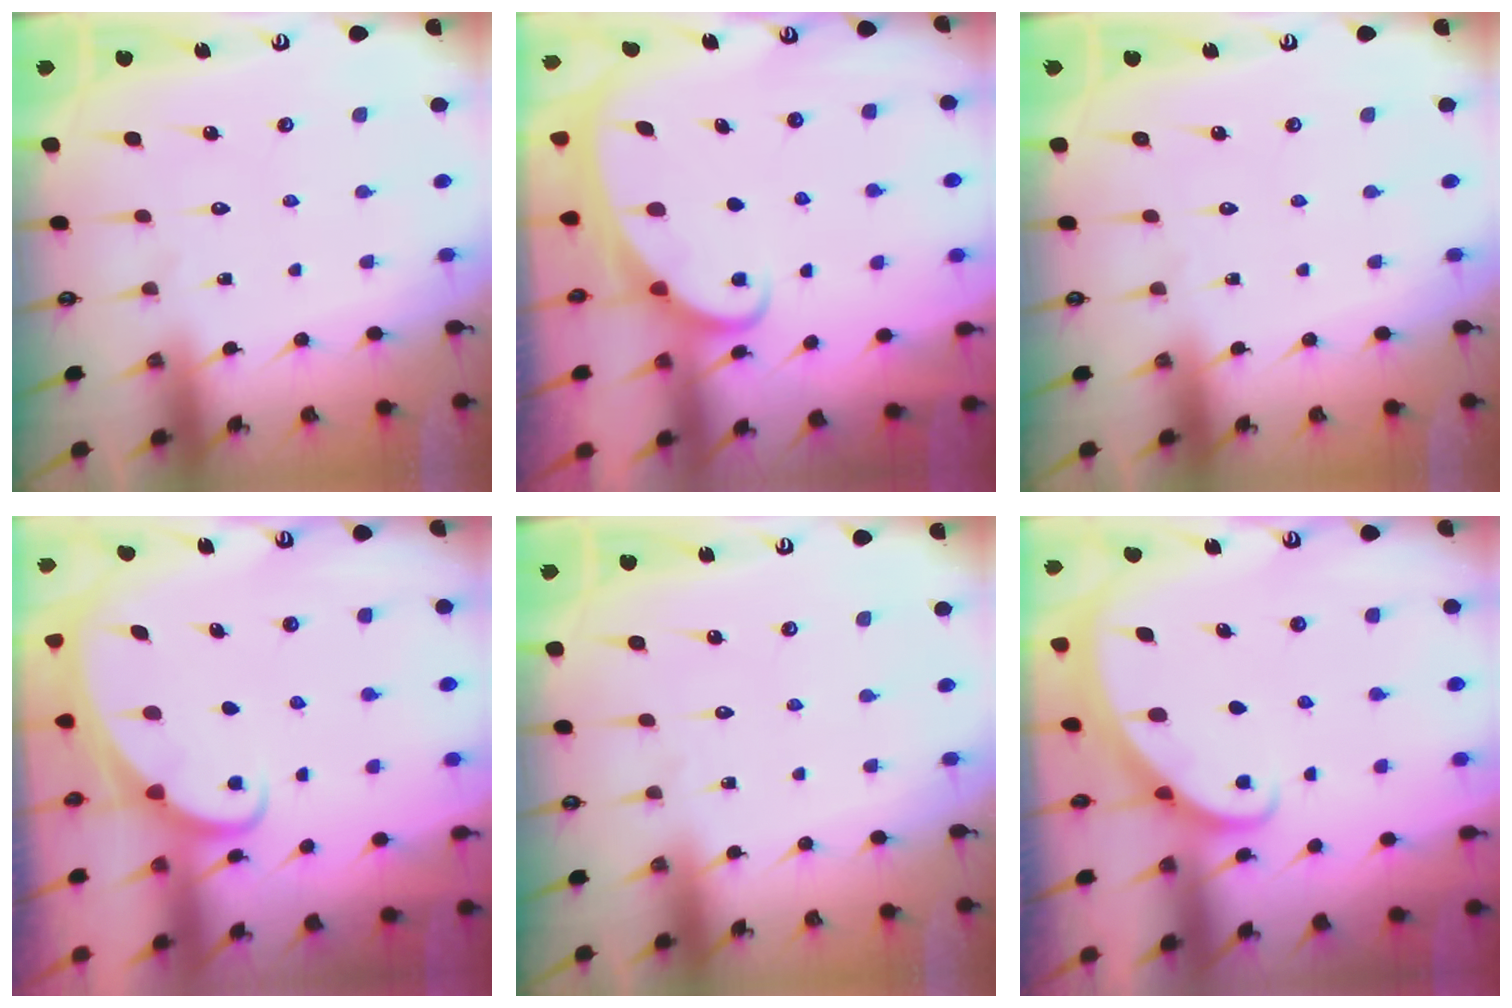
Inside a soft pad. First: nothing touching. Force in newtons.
{"total": 1.9, "press": 1.9, "slide": 0.3}
{"total": 0.0}
{"total": 1.9, "press": 1.9, "slide": 0.2}
{"total": 0.0}
{"total": 1.8, "press": 1.7, "slide": 0.0}